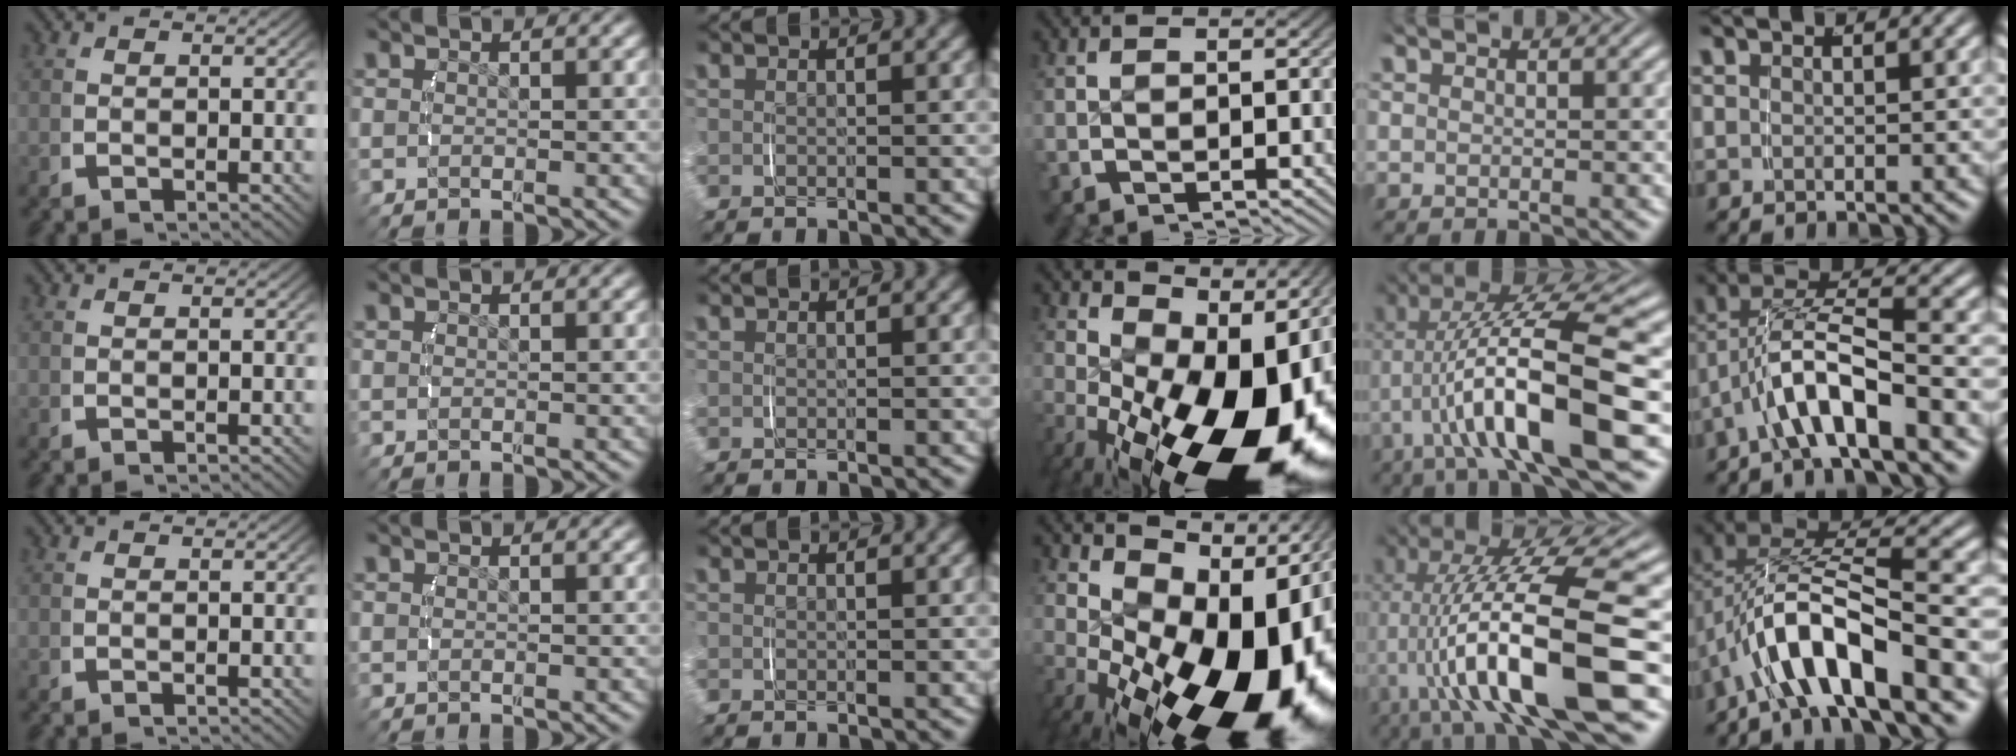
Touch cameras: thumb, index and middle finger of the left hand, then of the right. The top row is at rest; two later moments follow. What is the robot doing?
{"motion": "lift_and_place", "object": "camera"}